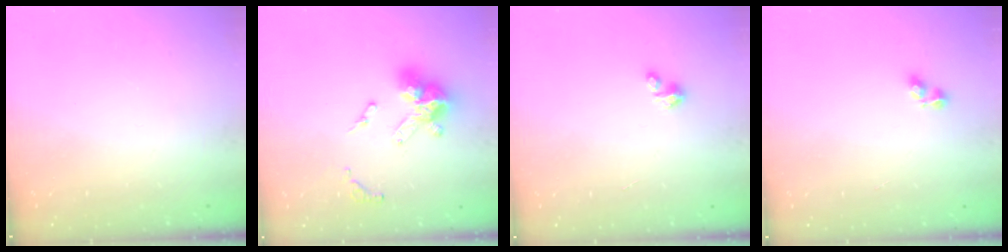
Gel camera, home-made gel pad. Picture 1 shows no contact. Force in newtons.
{"total": 13.5, "press": 13.4, "slide": 1.3}
{"total": 0.9, "press": 0.9, "slide": 0.2}
{"total": 3.0, "press": 3.0, "slide": 0.3}